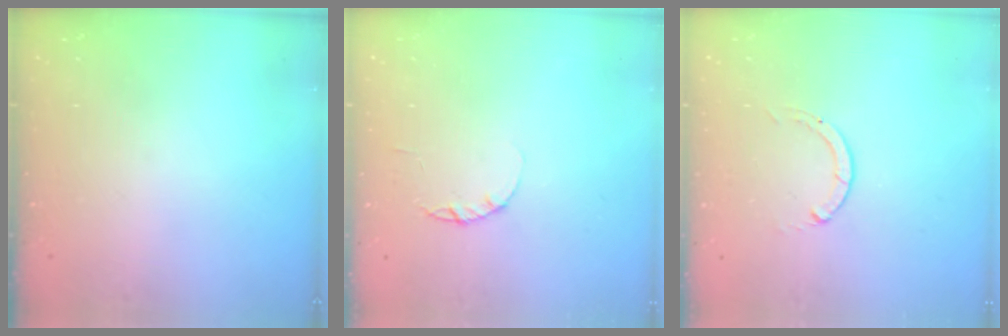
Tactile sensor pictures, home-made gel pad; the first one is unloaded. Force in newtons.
{"total": 2.2, "press": 2.2, "slide": 0.4}
{"total": 0.0}